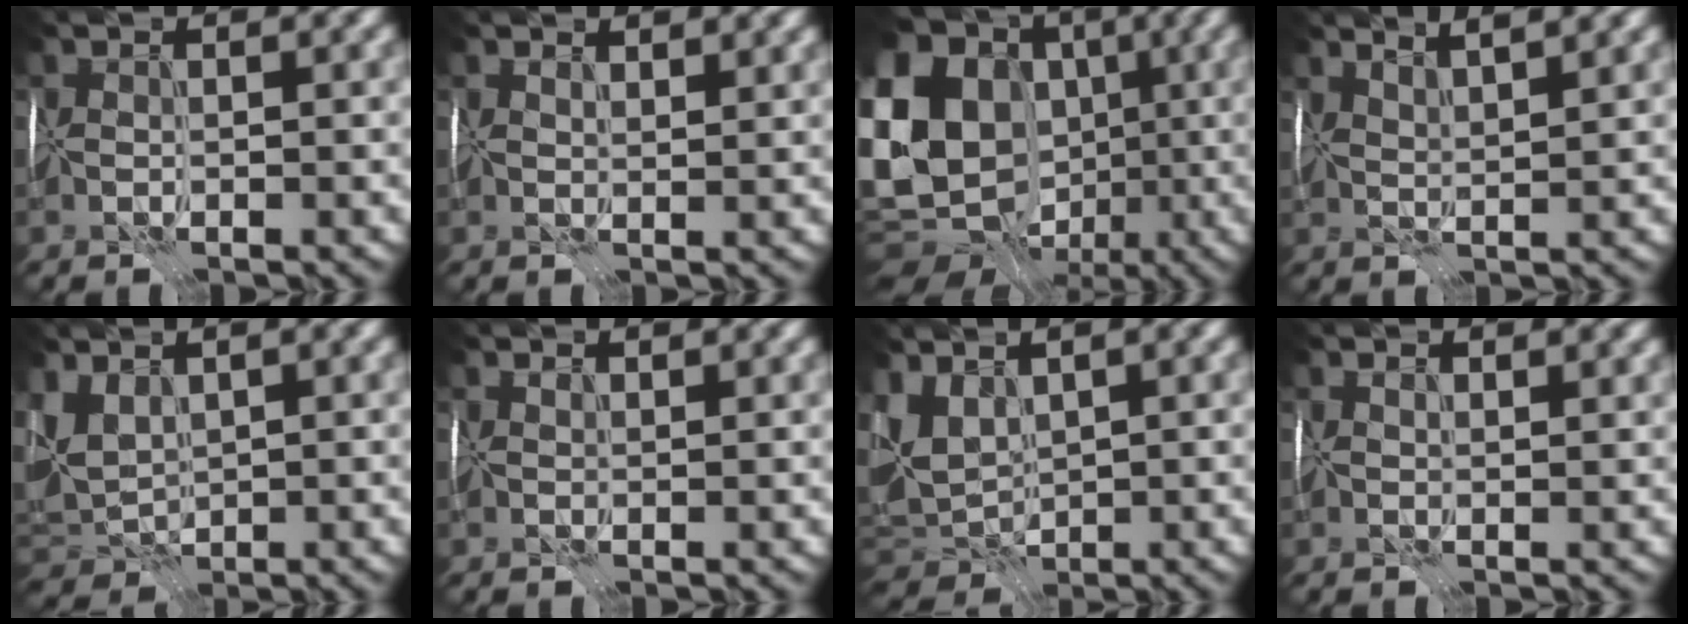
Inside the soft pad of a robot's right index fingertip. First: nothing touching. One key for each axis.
{"total": 2.1, "fx": 1.9, "fy": 0.4, "fz": 0.8, "tx": -0.013, "ty": -0.002, "tz": 0.029}
{"total": 20.7, "fx": -0.8, "fy": 16.8, "fz": 12.1, "tx": -0.249, "ty": 0.005, "tz": -0.050}
{"total": 4.0, "fx": 3.3, "fy": 0.6, "fz": 2.2, "tx": -0.022, "ty": 0.015, "tz": 0.032}
{"total": 3.3, "fx": 1.3, "fy": 2.2, "fz": 2.1, "tx": -0.055, "ty": 0.002, "tz": 0.021}
{"total": 1.1, "fx": 1.1, "fy": 0.1, "fz": 0.1, "tx": -0.005, "ty": -0.001, "tz": 0.017}
{"total": 4.0, "fx": 0.9, "fy": 2.7, "fz": 2.8, "tx": -0.064, "ty": 0.003, "tz": 0.014}
{"total": 1.4, "fx": 1.3, "fy": 0.3, "fz": 0.5, "tx": -0.010, "ty": -0.002, "tz": 0.021}